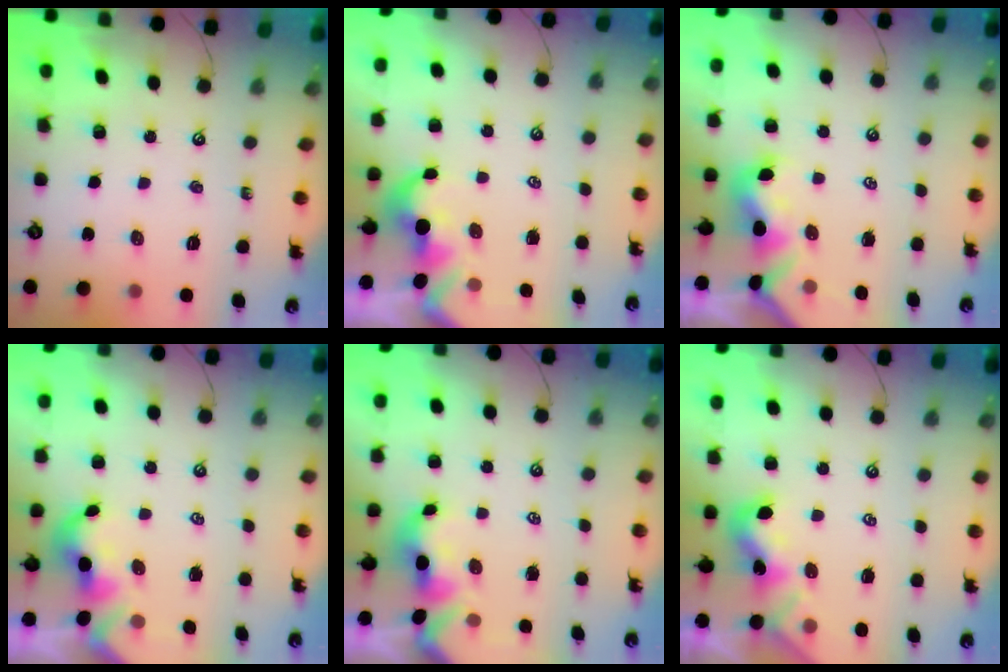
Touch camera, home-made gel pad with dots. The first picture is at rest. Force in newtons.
{"total": 1.7, "press": 1.3, "slide": 1.0}
{"total": 1.9, "press": 1.8, "slide": 0.7}
{"total": 2.0, "press": 1.9, "slide": 0.5}
{"total": 1.7, "press": 1.5, "slide": 0.7}
{"total": 2.0, "press": 2.0, "slide": 0.5}